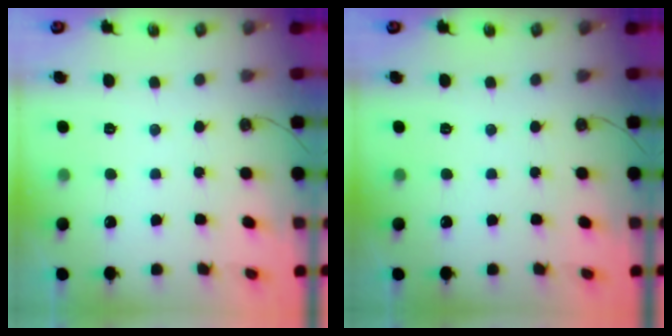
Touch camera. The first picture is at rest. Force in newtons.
{"total": 0.0}